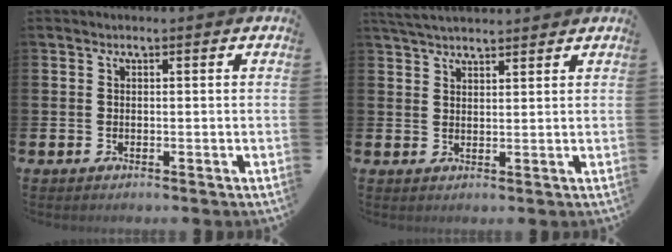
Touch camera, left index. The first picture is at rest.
{"total": 4.0, "force": [3.8, 0.7, 0.9], "torque": [-0.026, -0.010, 0.071]}